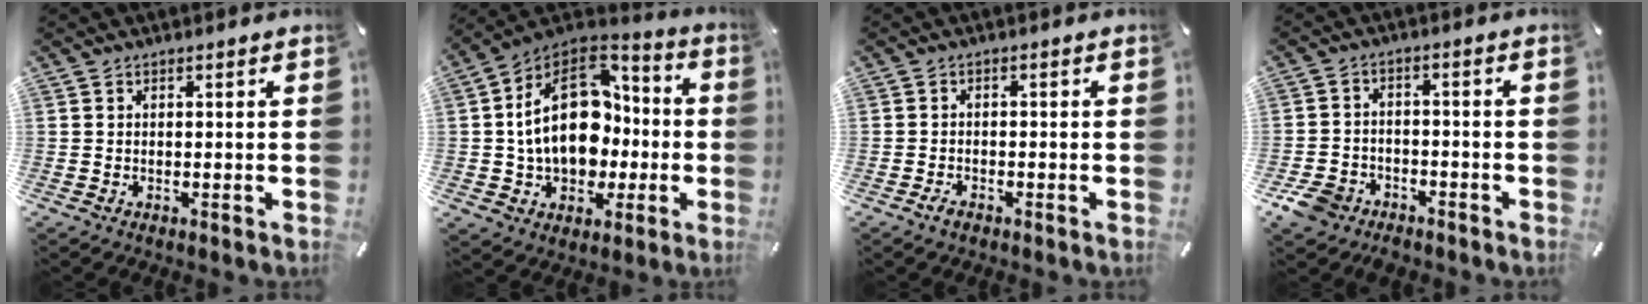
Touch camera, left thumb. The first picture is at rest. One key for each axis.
{"total": 20.9, "fx": 0.9, "fy": 15.8, "fz": 13.6, "tx": -0.247, "ty": 0.009, "tz": 0.021}
{"total": 1.9, "fx": -1.3, "fy": 1.1, "fz": 0.9, "tx": -0.017, "ty": 0.007, "tz": -0.027}
{"total": 6.4, "fx": -4.6, "fy": 4.1, "fz": 1.7, "tx": -0.045, "ty": 0.027, "tz": -0.090}